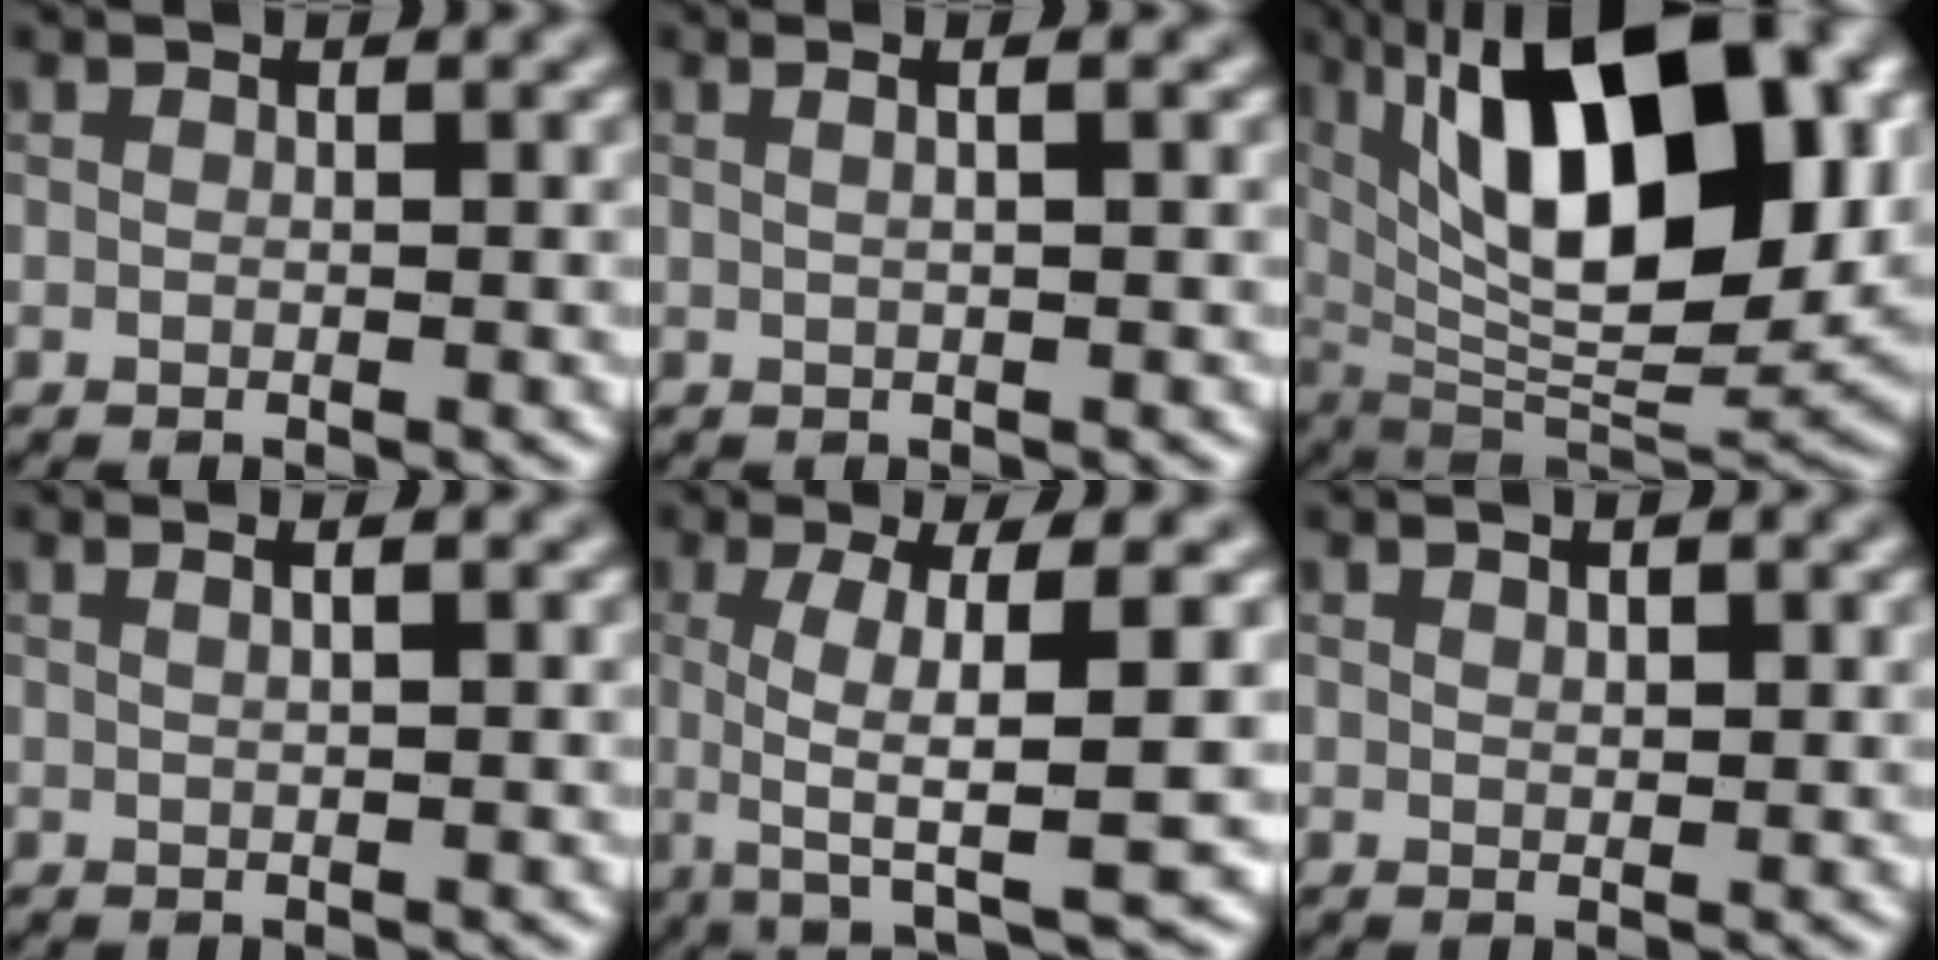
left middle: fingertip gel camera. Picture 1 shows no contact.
{"total": 2.4, "force": [0.6, 1.1, 2.0], "torque": [-0.008, 0.012, -0.017]}
{"total": 16.7, "force": [4.8, 6.9, 14.4], "torque": [-0.215, 0.011, 0.076]}
{"total": 2.0, "force": [0.7, 1.0, 1.5], "torque": [0.000, 0.007, -0.013]}
{"total": 9.1, "force": [-0.4, 2.3, 8.8], "torque": [-0.133, 0.002, -0.004]}
{"total": 0.8, "force": [0.4, 0.1, 0.6], "torque": [-0.009, 0.003, 0.011]}